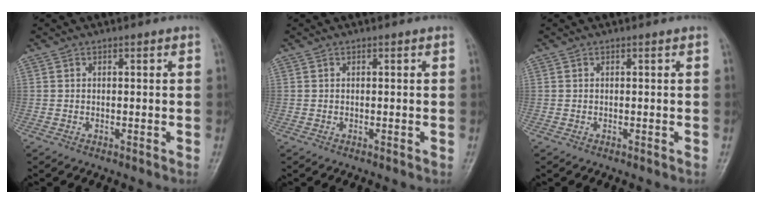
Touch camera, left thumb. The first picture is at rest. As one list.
[{"total": 0.0}, {"total": 0.0}]